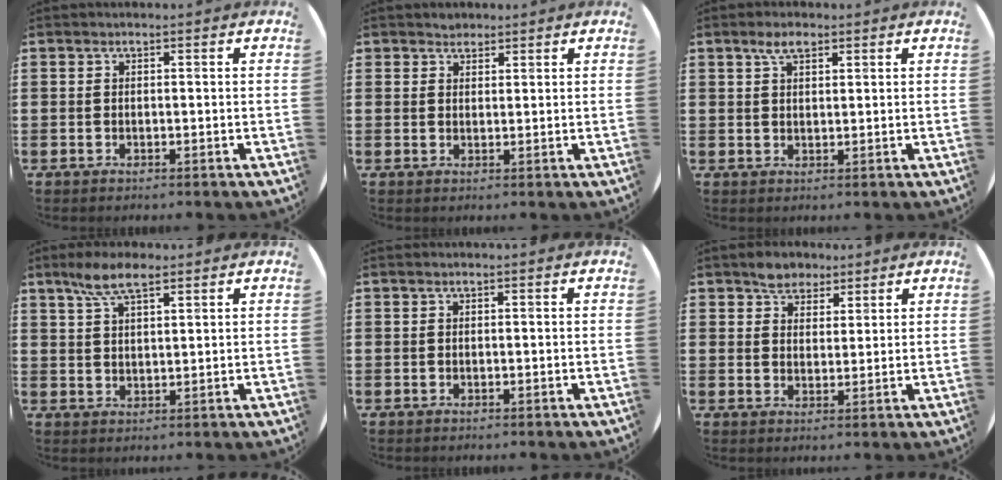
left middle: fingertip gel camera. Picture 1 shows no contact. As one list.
[{"total": 1.5, "force": [1.4, 0.6, -0.1], "torque": [0.000, 0.002, 0.028]}, {"total": 3.0, "force": [2.2, 1.2, 1.8], "torque": [-0.031, 0.004, 0.037]}, {"total": 6.0, "force": [4.3, 1.8, 3.8], "torque": [-0.085, 0.001, 0.077]}, {"total": 0.0}, {"total": 3.5, "force": [3.0, 1.9, 0.2], "torque": [-0.005, 0.002, 0.057]}]